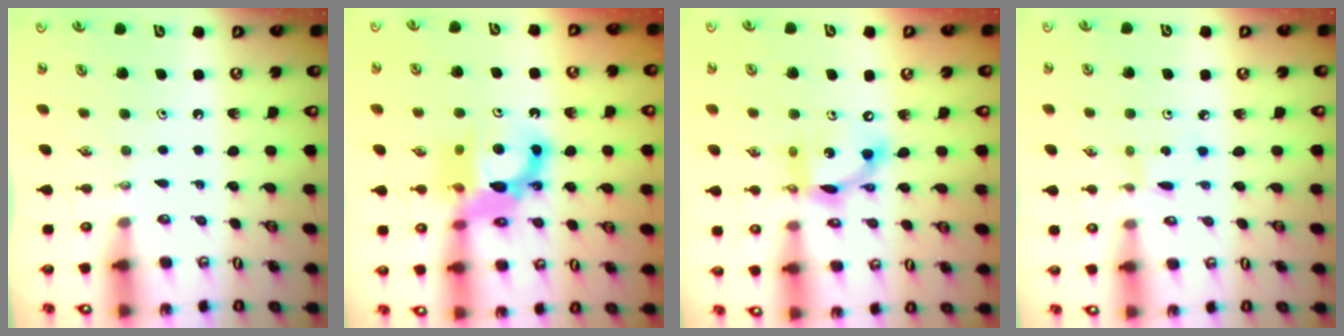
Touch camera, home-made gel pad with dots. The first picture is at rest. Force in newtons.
{"total": 12.5, "press": 12.4, "slide": 1.6}
{"total": 13.6, "press": 13.5, "slide": 0.9}
{"total": 1.2, "press": 1.2, "slide": 0.1}